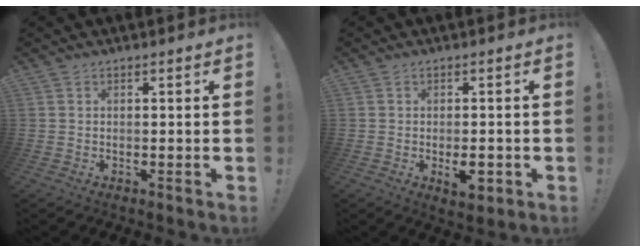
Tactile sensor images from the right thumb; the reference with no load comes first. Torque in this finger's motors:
{"motor_torque": [-0.01, 0.01, 0.50, -0.56, 0.21]}